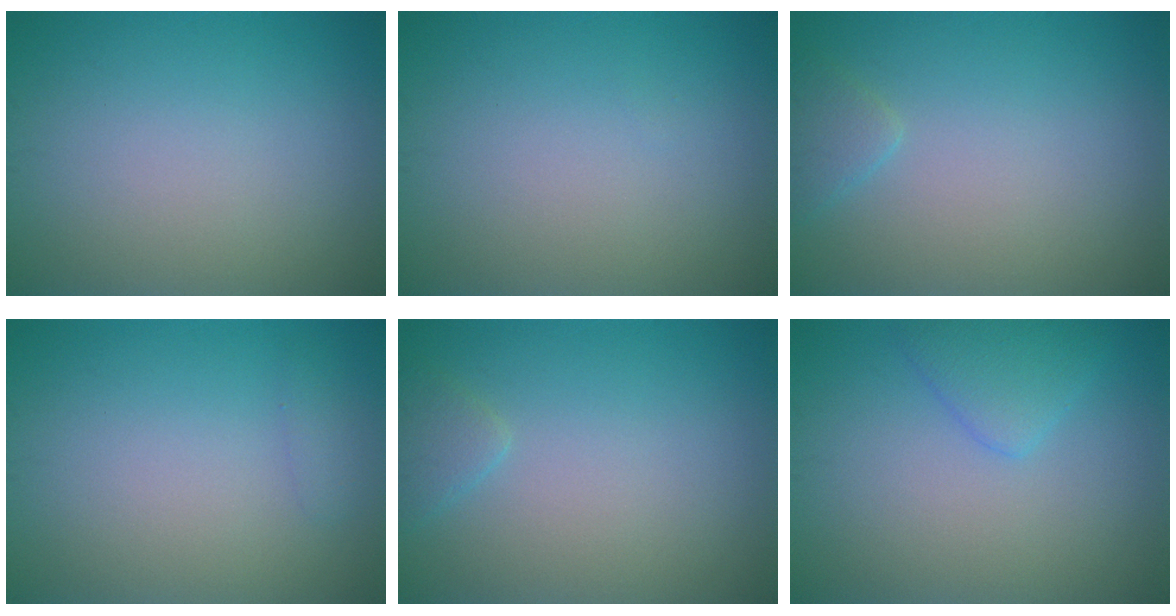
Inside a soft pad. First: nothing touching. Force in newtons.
{"total": 0.0}
{"total": 1.4, "press": 1.4, "slide": 0.2}
{"total": 0.8, "press": 0.8, "slide": 0.0}
{"total": 1.4, "press": 1.4, "slide": 0.2}
{"total": 2.3, "press": 2.3, "slide": 0.2}